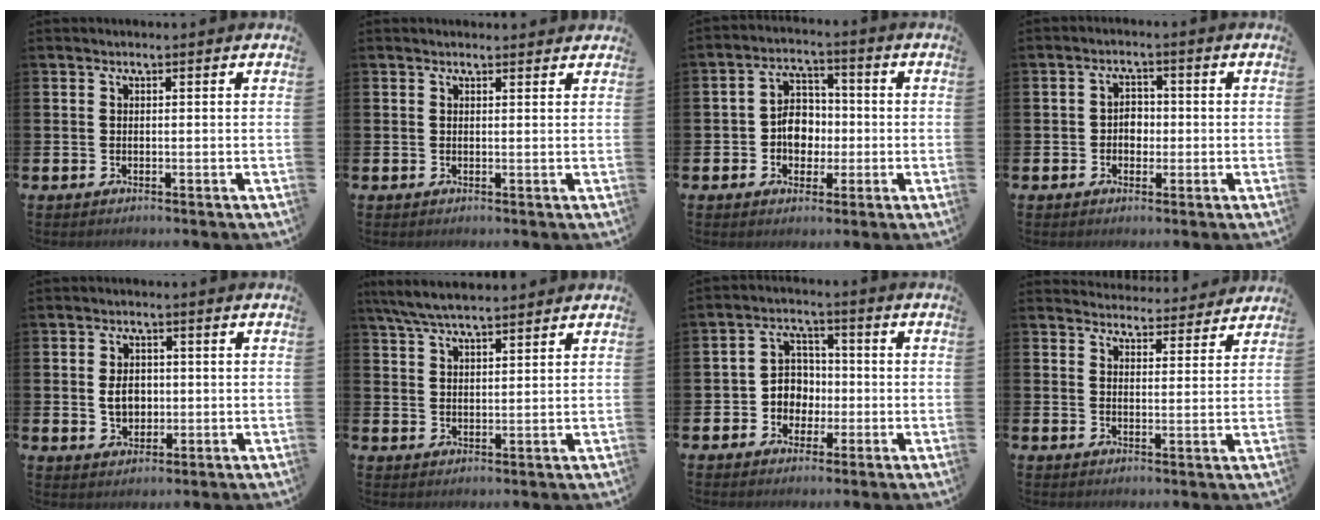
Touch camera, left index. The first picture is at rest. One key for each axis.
{"total": 0.9, "fx": 0.8, "fy": 0.2, "fz": 0.1, "tx": 0.008, "ty": -0.002, "tz": 0.013}
{"total": 5.5, "fx": -0.6, "fy": 4.4, "fz": 3.2, "tx": -0.054, "ty": 0.011, "tz": -0.019}
{"total": 2.8, "fx": -0.4, "fy": 2.2, "fz": 1.6, "tx": -0.018, "ty": 0.001, "tz": -0.015}
{"total": 3.9, "fx": 0.1, "fy": 3.0, "fz": 2.5, "tx": -0.030, "ty": 0.003, "tz": -0.007}
{"total": 5.8, "fx": 5.4, "fy": 0.9, "fz": 2.0, "tx": -0.059, "ty": -0.012, "tz": 0.101}
{"total": 4.8, "fx": -0.6, "fy": 4.5, "fz": 1.5, "tx": -0.038, "ty": 0.004, "tz": -0.019}
{"total": 4.0, "fx": 3.9, "fy": 0.8, "fz": -0.2, "tx": 0.003, "ty": -0.029, "tz": 0.067}